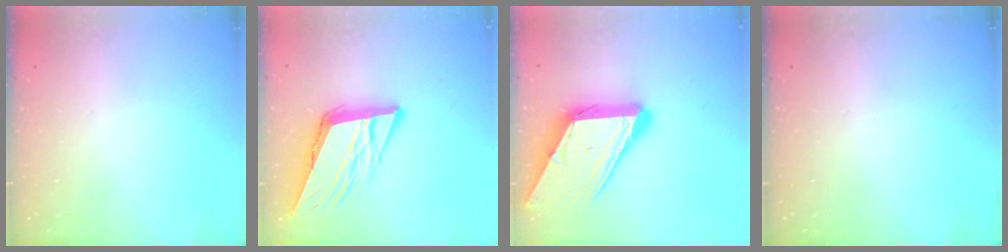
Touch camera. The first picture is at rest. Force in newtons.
{"total": 11.0, "press": 10.7, "slide": 2.3}
{"total": 23.4, "press": 23.3, "slide": 2.5}
{"total": 0.0}